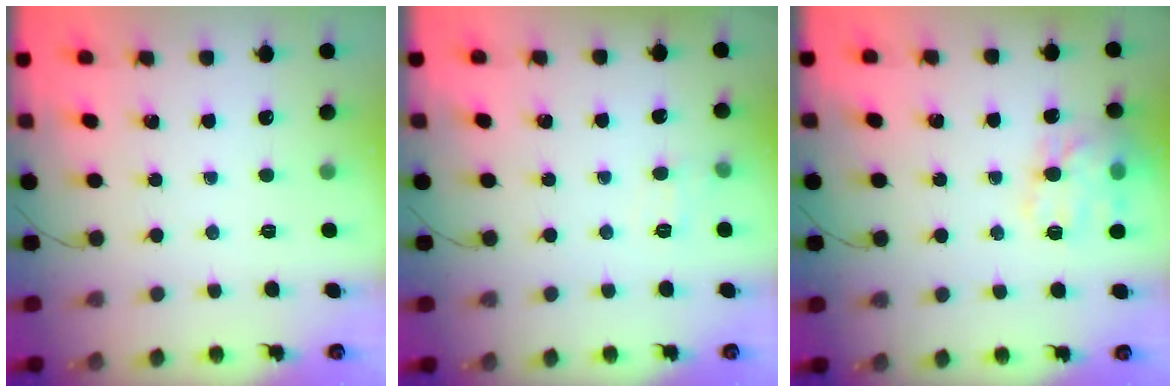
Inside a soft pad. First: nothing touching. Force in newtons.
{"total": 5.6, "press": 5.3, "slide": 1.8}
{"total": 13.6, "press": 13.6, "slide": 0.9}